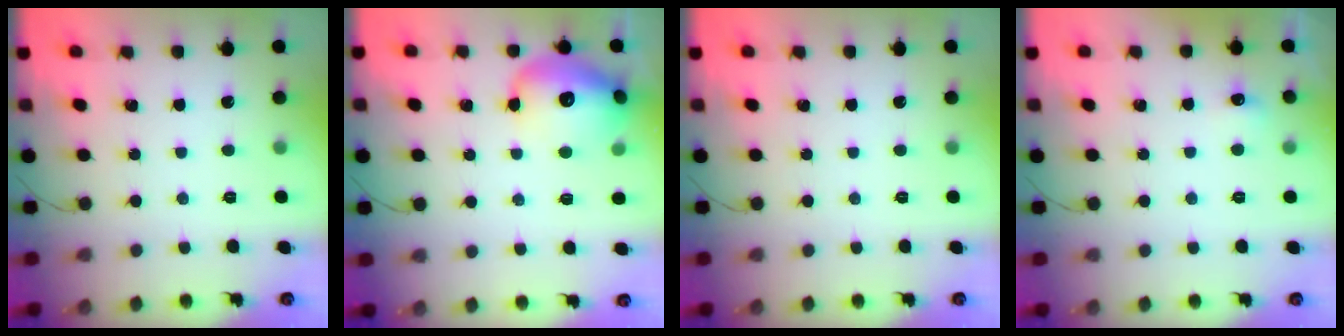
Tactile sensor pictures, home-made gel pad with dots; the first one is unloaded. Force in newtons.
{"total": 17.7, "press": 17.6, "slide": 2.0}
{"total": 0.0}
{"total": 4.8, "press": 4.6, "slide": 1.4}